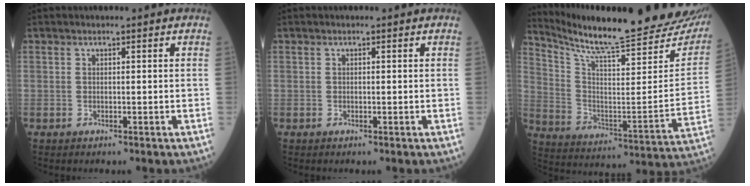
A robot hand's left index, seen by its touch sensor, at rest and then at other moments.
{"total": 0.0}
{"total": 29.0, "force": [25.7, 2.7, 13.1], "torque": [-0.218, -0.092, 0.352]}